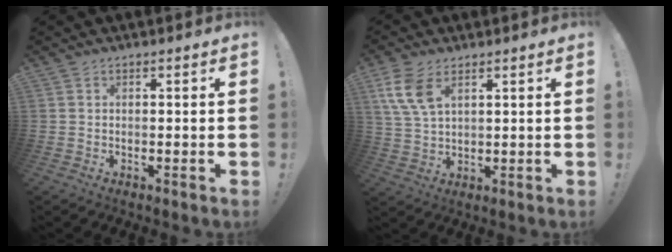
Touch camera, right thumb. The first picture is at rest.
{"total": 9.1, "force": [4.7, 5.0, 6.0], "torque": [-0.133, -0.010, 0.092]}